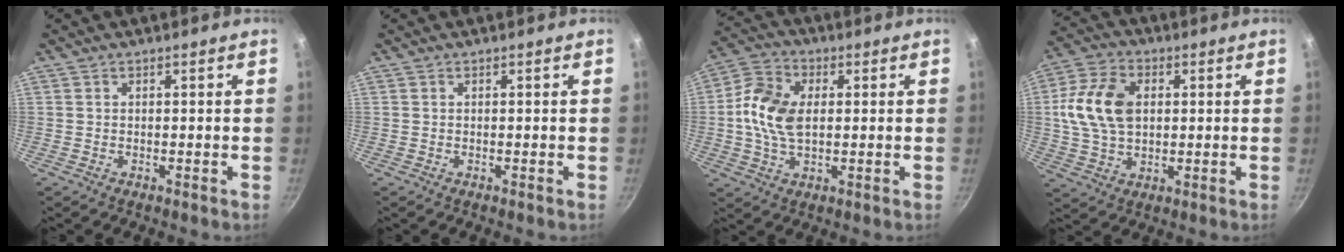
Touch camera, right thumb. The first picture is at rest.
{"total": 0.0}
{"total": 11.1, "force": [0.7, 7.0, 8.5], "torque": [-0.155, 0.014, 0.002]}
{"total": 13.2, "force": [1.8, 8.9, 9.5], "torque": [-0.168, 0.008, 0.027]}